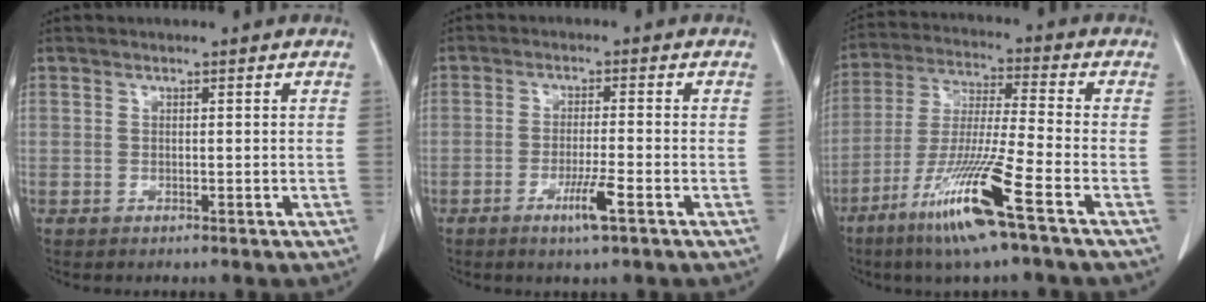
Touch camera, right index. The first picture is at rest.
{"total": 4.7, "force": [-2.4, -0.2, 4.0], "torque": [-0.074, -0.009, -0.044]}
{"total": 14.0, "force": [-7.5, -0.8, 11.8], "torque": [-0.240, -0.035, -0.144]}